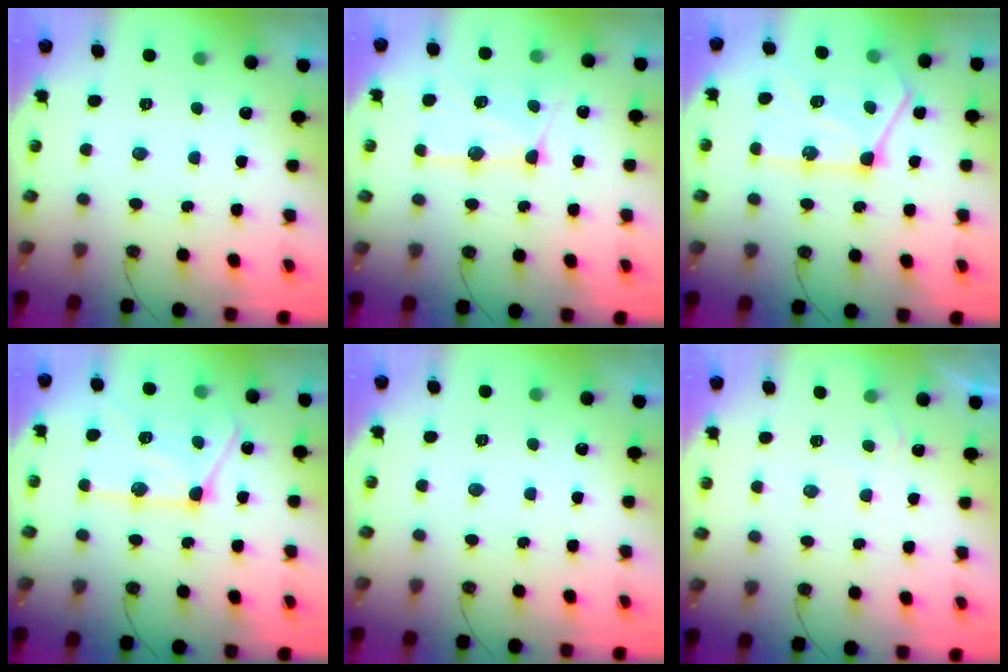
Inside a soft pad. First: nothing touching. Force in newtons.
{"total": 15.0, "press": 14.9, "slide": 1.6}
{"total": 18.7, "press": 18.7, "slide": 0.9}
{"total": 17.5, "press": 17.4, "slide": 1.7}
{"total": 0.0}
{"total": 4.4, "press": 4.4, "slide": 0.4}